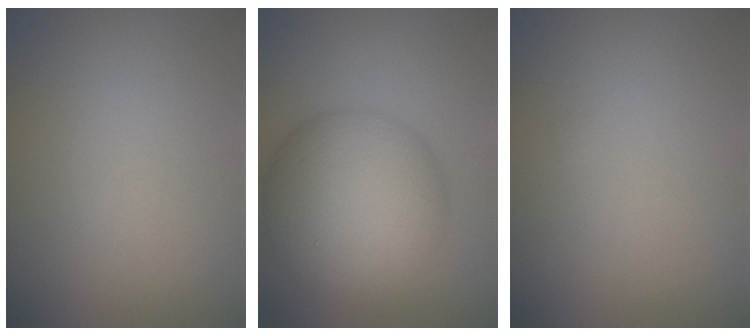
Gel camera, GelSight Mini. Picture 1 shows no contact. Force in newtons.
{"total": 11.7, "press": 11.7, "slide": 0.1}
{"total": 0.0}